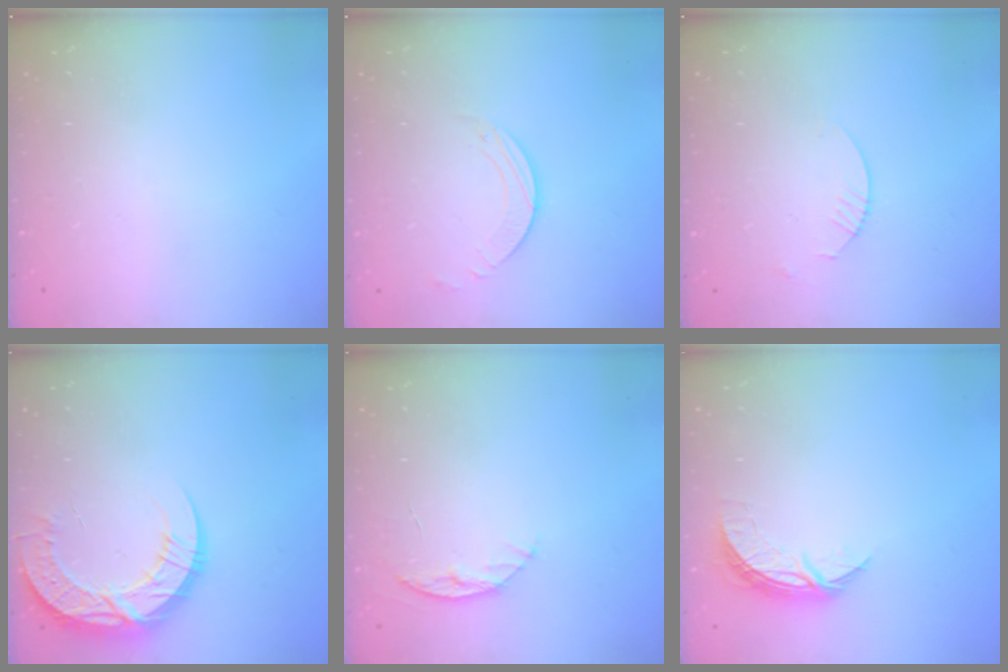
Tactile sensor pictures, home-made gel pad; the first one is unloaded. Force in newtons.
{"total": 2.5, "press": 2.5, "slide": 0.2}
{"total": 1.8, "press": 1.8, "slide": 0.2}
{"total": 13.2, "press": 13.2, "slide": 1.0}
{"total": 5.6, "press": 5.6, "slide": 0.6}
{"total": 6.8, "press": 6.8, "slide": 0.5}